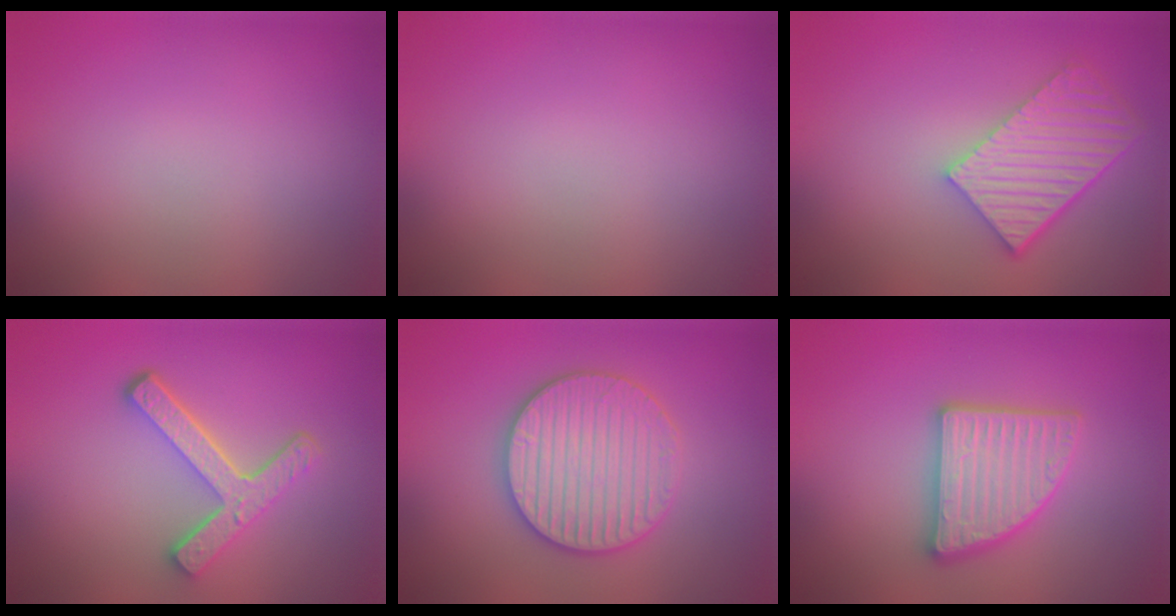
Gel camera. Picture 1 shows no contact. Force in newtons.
{"total": 0.0}
{"total": 5.7, "press": 4.3, "slide": 3.7}
{"total": 4.5, "press": 3.4, "slide": 2.8}
{"total": 5.9, "press": 5.8, "slide": 1.1}
{"total": 4.9, "press": 4.8, "slide": 0.8}